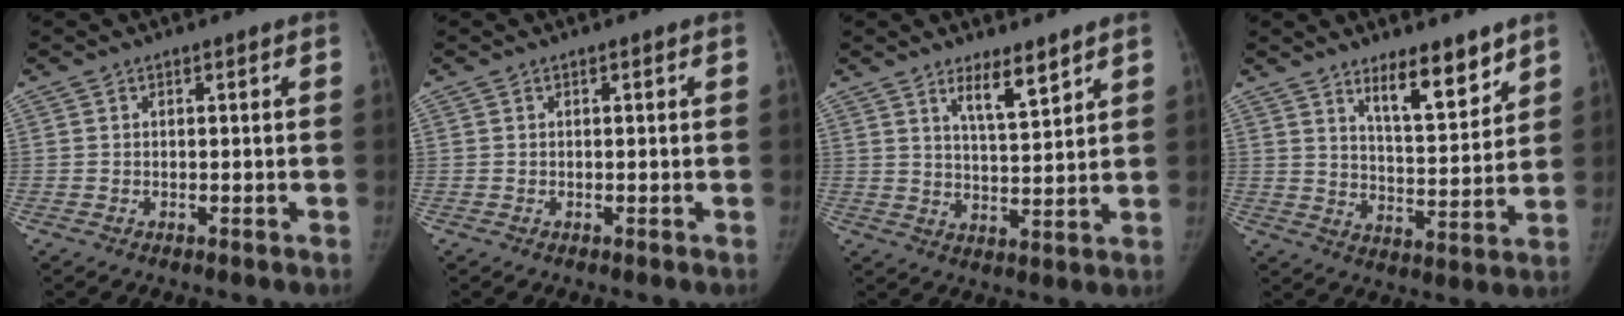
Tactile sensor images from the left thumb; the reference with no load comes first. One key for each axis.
{"total": 0.0}
{"total": 6.4, "fx": 4.5, "fy": 1.4, "fz": 4.3, "tx": -0.064, "ty": -0.039, "tz": 0.079}
{"total": 10.3, "fx": 7.3, "fy": 3.0, "fz": 6.6, "tx": -0.083, "ty": -0.061, "tz": 0.124}